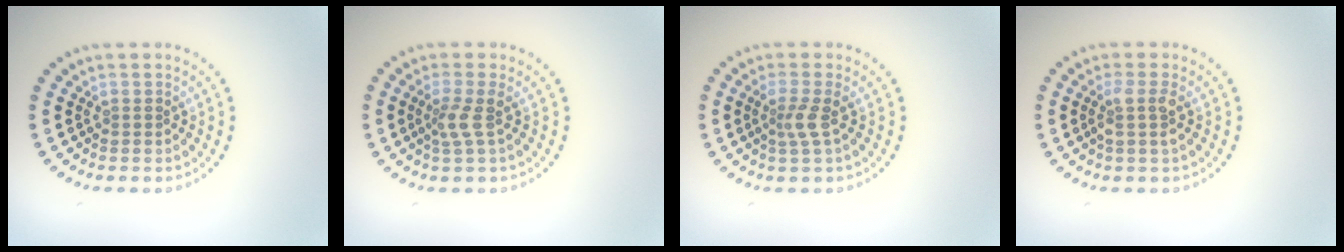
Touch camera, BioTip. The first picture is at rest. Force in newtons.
{"total": 1.9, "press": 1.4, "slide": 1.3}
{"total": 2.0, "press": 1.4, "slide": 1.4}
{"total": 1.9, "press": 1.5, "slide": 1.1}